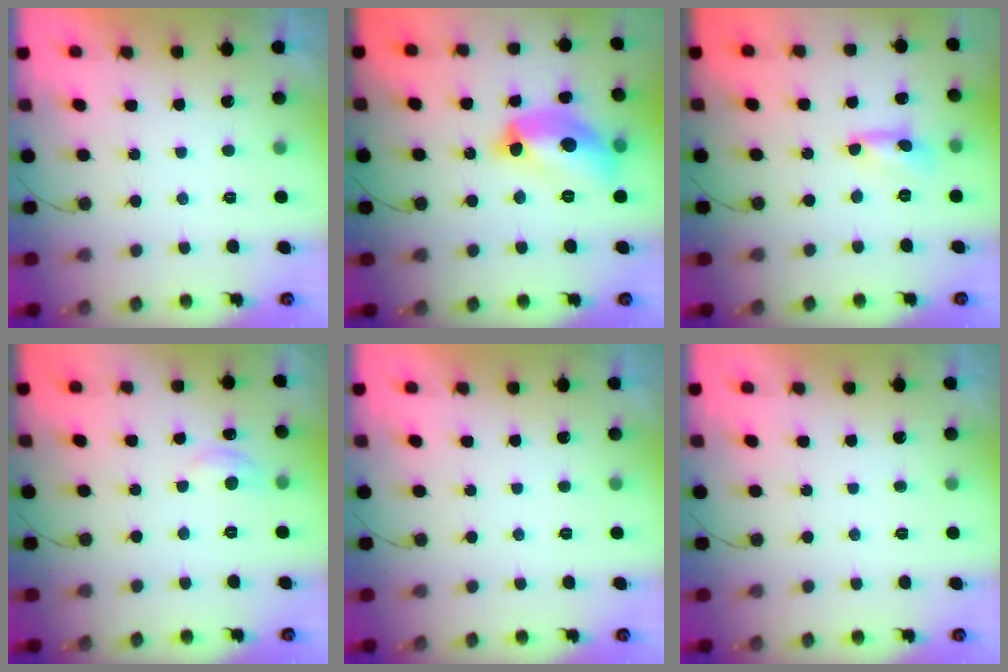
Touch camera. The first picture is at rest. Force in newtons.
{"total": 17.0, "press": 16.9, "slide": 1.0}
{"total": 1.8, "press": 1.8, "slide": 0.2}
{"total": 5.6, "press": 5.6, "slide": 0.7}
{"total": 0.0}
{"total": 0.0}